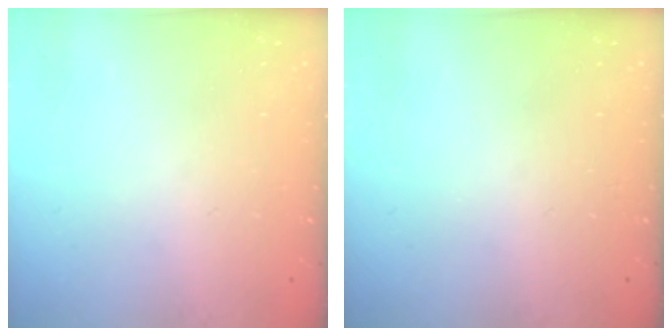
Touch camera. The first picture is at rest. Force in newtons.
{"total": 0.0}